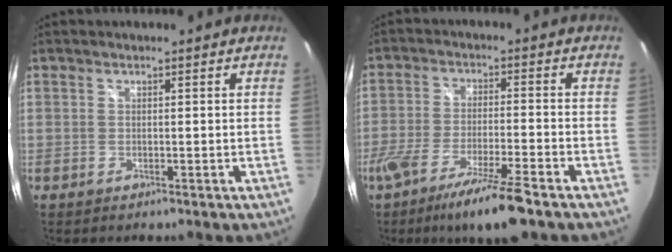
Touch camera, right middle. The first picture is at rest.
{"total": 12.3, "force": [-8.8, 0.8, 8.6], "torque": [-0.177, -0.030, -0.152]}